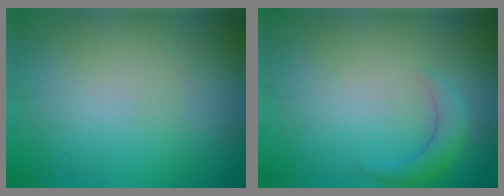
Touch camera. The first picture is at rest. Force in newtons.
{"total": 2.0, "press": 2.0, "slide": 0.2}